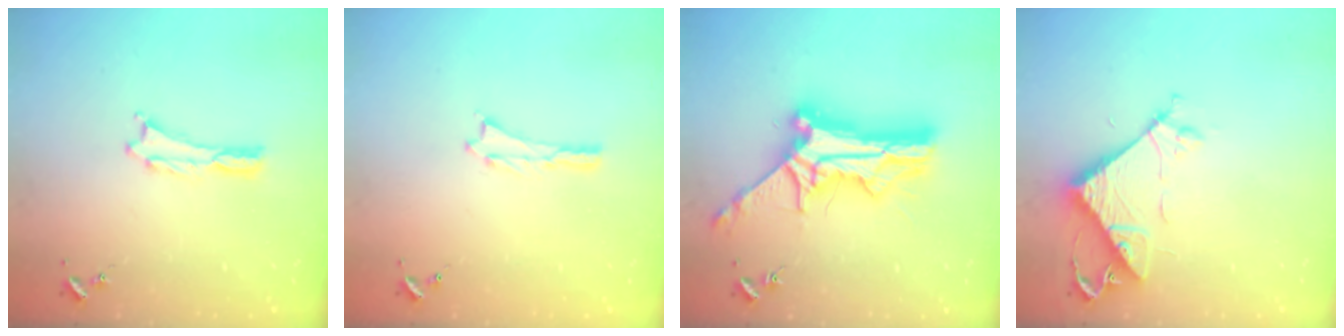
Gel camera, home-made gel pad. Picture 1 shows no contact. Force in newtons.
{"total": 0.0}
{"total": 13.3, "press": 13.3, "slide": 1.1}
{"total": 8.0, "press": 8.0, "slide": 0.7}